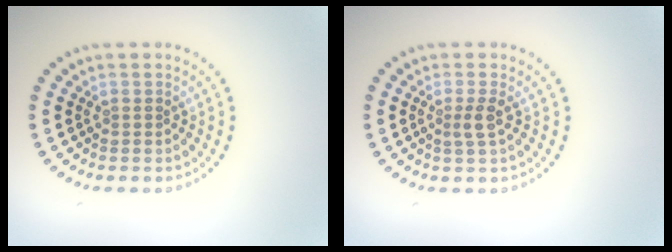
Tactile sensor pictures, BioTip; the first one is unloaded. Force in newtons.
{"total": 1.6, "press": 1.3, "slide": 1.0}